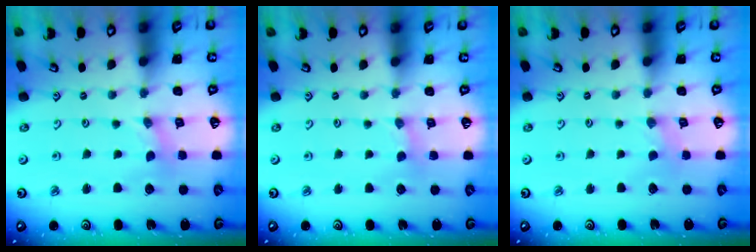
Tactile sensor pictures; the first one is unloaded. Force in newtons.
{"total": 1.7, "press": 1.7, "slide": 0.3}
{"total": 0.0}